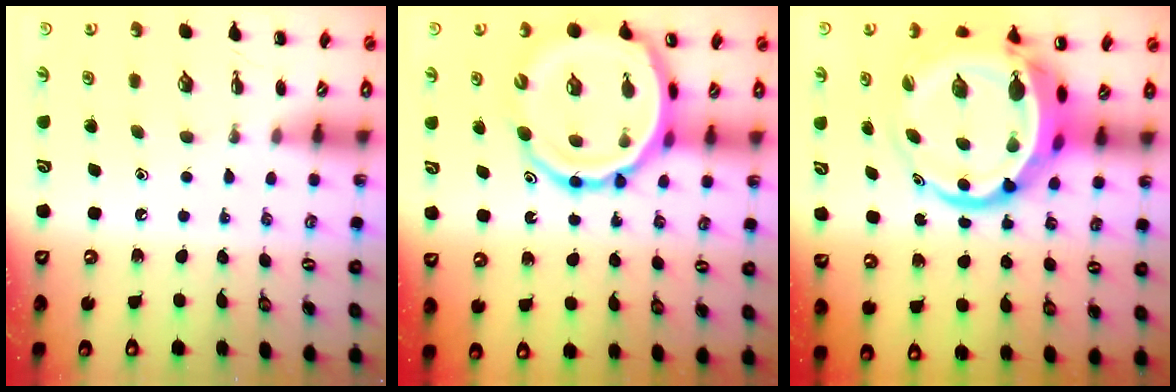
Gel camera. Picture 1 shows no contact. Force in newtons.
{"total": 15.9, "press": 15.4, "slide": 3.9}
{"total": 10.7, "press": 10.3, "slide": 2.7}